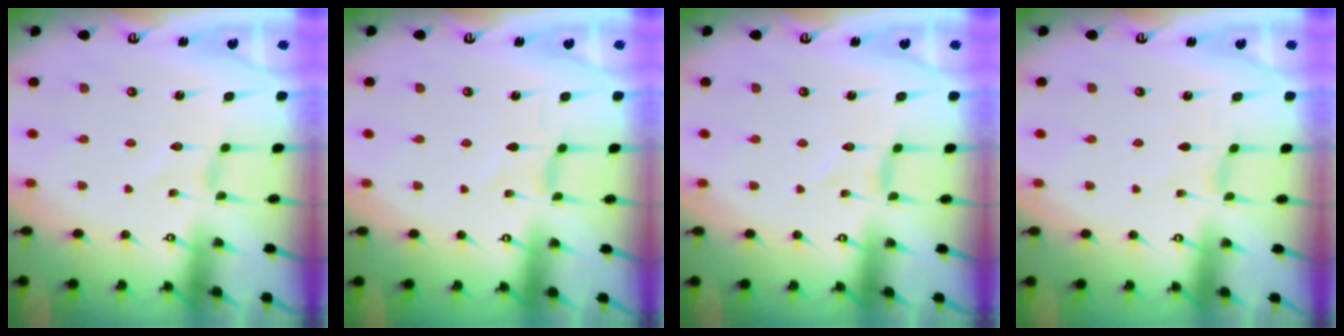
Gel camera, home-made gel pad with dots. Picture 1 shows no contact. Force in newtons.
{"total": 0.0}
{"total": 0.0}
{"total": 0.0}